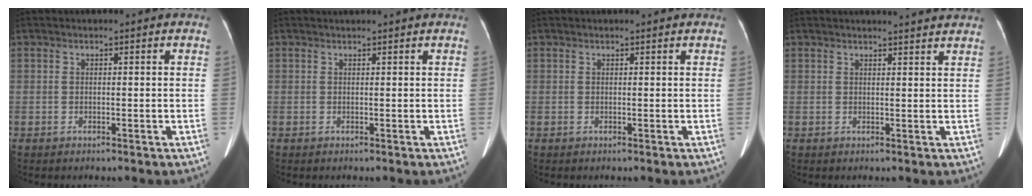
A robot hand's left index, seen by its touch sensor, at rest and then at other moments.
{"total": 1.8, "force": [1.7, 0.1, 0.4], "torque": [-0.008, 0.026, 0.023]}
{"total": 0.8, "force": [0.8, 0.0, 0.2], "torque": [-0.011, 0.004, 0.008]}
{"total": 5.2, "force": [5.0, -0.2, 1.3], "torque": [-0.017, 0.002, 0.043]}